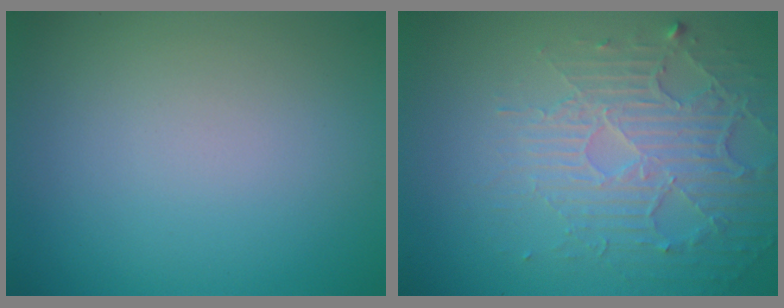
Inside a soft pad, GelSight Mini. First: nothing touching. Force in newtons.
{"total": 5.6, "press": 3.4, "slide": 4.4}